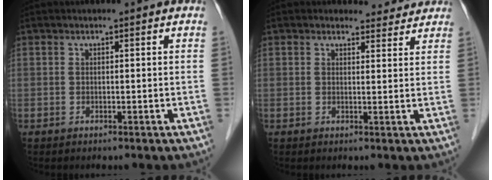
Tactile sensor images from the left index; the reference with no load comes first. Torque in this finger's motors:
{"motor_torque": [0.60, -0.71, 0.11, 0.00]}